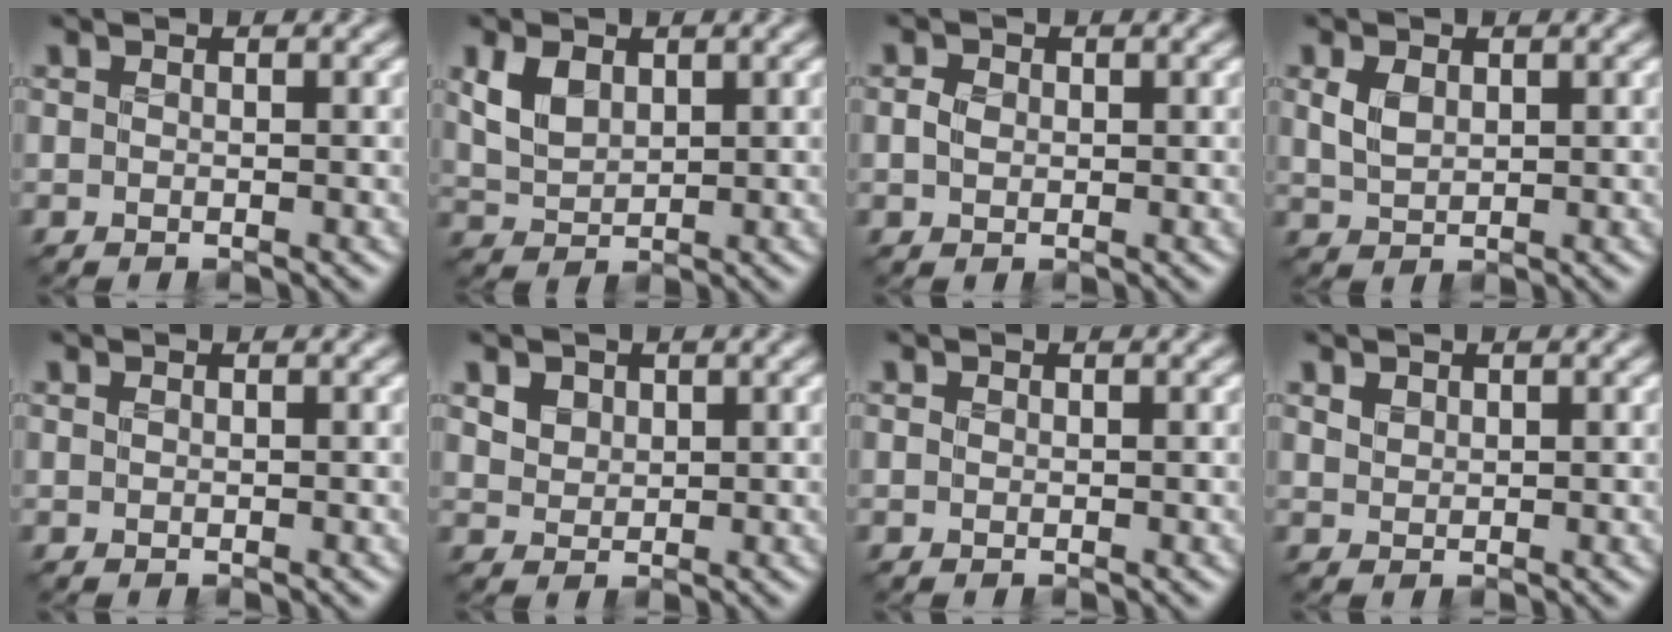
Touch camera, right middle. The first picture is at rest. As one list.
[{"total": 3.0, "force": [1.0, 2.0, 2.0], "torque": [-0.050, -0.001, 0.023]}, {"total": 1.1, "force": [-0.2, 0.9, 0.6], "torque": [-0.015, 0.000, -0.004]}, {"total": 1.8, "force": [0.5, 1.2, 1.2], "torque": [-0.035, -0.003, 0.015]}, {"total": 0.0}, {"total": 3.3, "force": [1.8, 2.4, 1.5], "torque": [-0.053, 0.005, 0.038]}, {"total": 0.0}, {"total": 0.9, "force": [0.6, 0.6, 0.3], "torque": [-0.011, -0.001, 0.015]}]